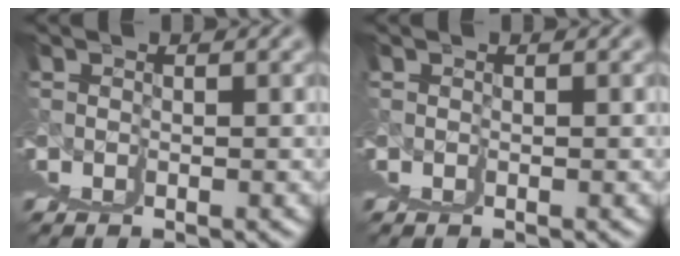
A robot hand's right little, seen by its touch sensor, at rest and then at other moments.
{"total": 0.0}